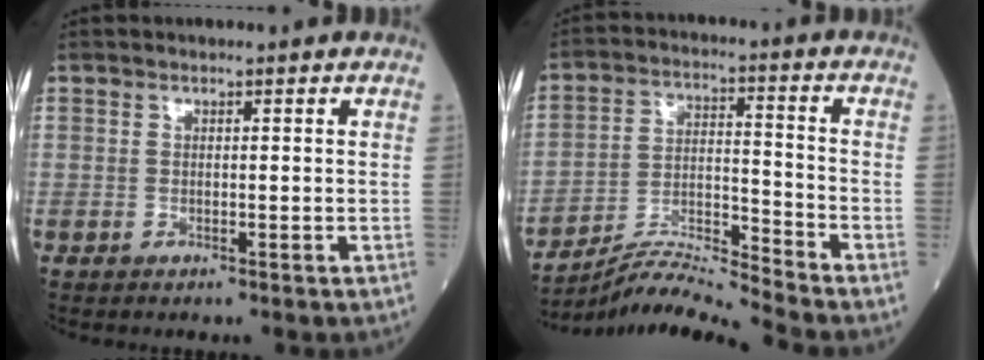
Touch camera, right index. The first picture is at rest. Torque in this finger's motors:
{"motor_torque": [-0.52, -0.54, 0.06, 0.00]}